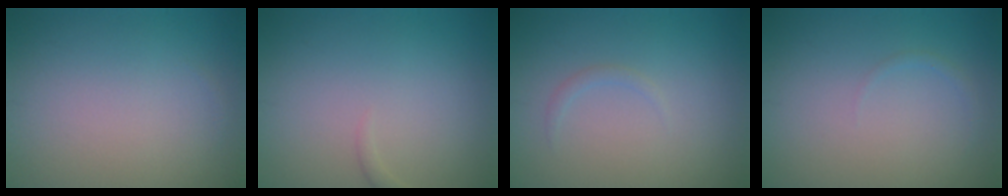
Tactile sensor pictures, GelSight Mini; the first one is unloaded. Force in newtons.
{"total": 0.8, "press": 0.8, "slide": 0.1}
{"total": 0.7, "press": 0.7, "slide": 0.1}
{"total": 0.5, "press": 0.5, "slide": 0.1}